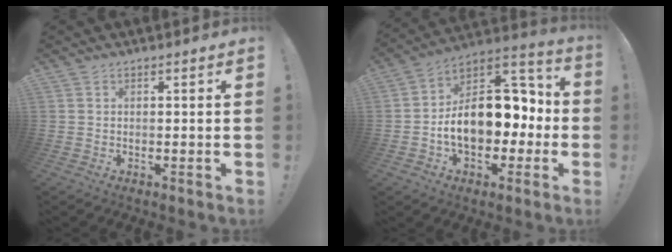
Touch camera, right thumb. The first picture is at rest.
{"total": 19.2, "force": [-2.6, 12.5, 14.4], "torque": [-0.209, 0.017, -0.034]}